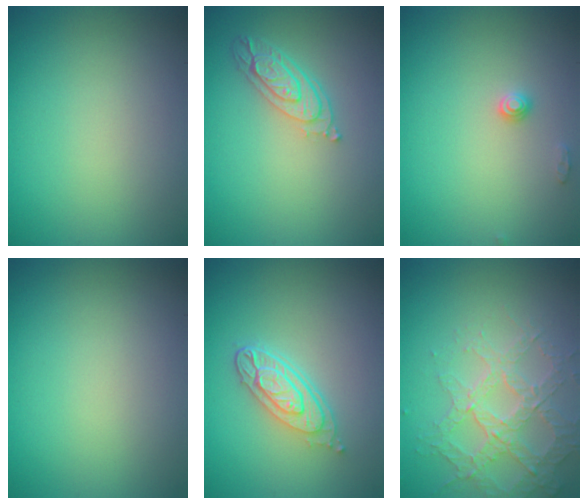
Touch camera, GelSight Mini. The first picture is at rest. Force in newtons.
{"total": 3.6, "press": 3.1, "slide": 1.8}
{"total": 1.0, "press": 1.0, "slide": 0.1}
{"total": 0.0}
{"total": 4.0, "press": 3.1, "slide": 2.6}
{"total": 3.7, "press": 3.4, "slide": 1.4}